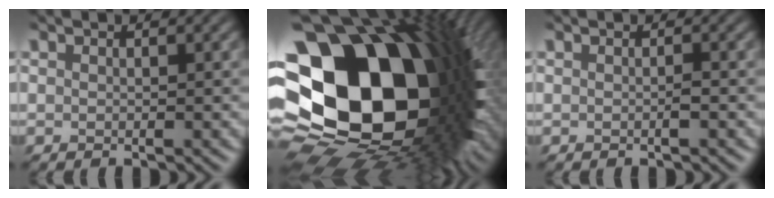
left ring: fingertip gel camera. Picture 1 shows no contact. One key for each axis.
{"total": 21.1, "fx": -0.4, "fy": 15.4, "fz": 14.3, "tx": -0.261, "ty": -0.042, "tz": 0.029}
{"total": 0.9, "fx": -0.8, "fy": 0.0, "fz": 0.4, "tx": -0.009, "ty": -0.008, "tz": -0.016}